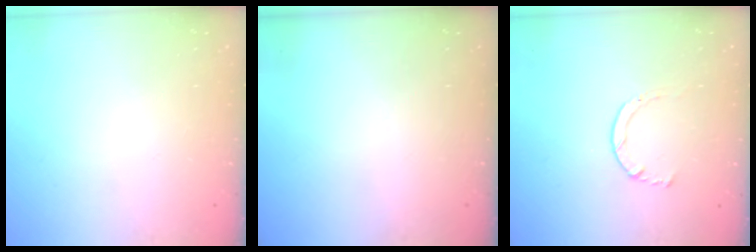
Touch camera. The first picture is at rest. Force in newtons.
{"total": 0.0}
{"total": 2.0, "press": 1.9, "slide": 0.3}